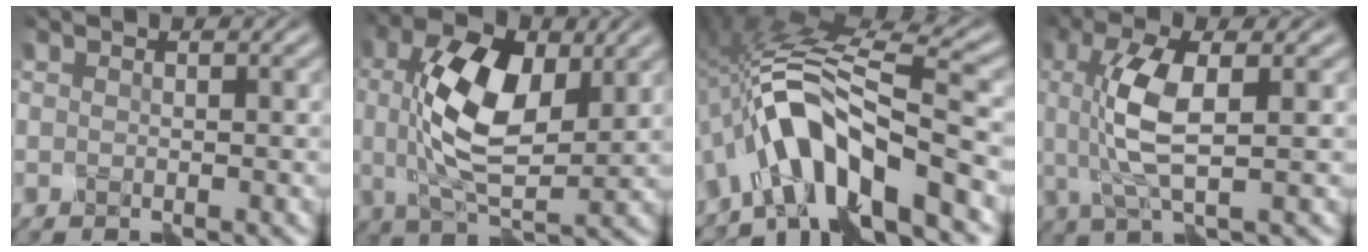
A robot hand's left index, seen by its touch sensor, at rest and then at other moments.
{"total": 8.6, "force": [1.6, 4.2, 7.4], "torque": [-0.158, 0.006, 0.027]}
{"total": 9.7, "force": [-5.0, 2.7, 7.9], "torque": [-0.143, 0.024, -0.095]}
{"total": 5.2, "force": [0.3, 1.4, 5.0], "torque": [-0.124, 0.003, 0.010]}